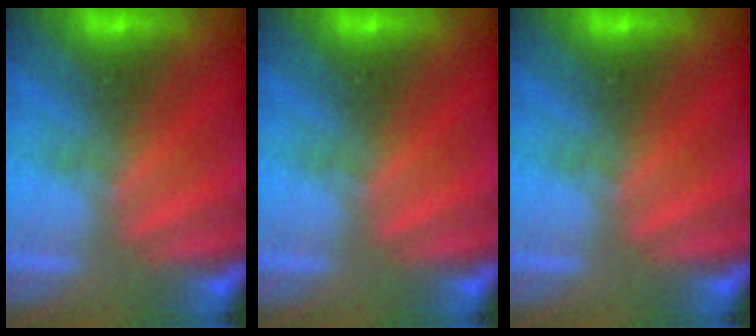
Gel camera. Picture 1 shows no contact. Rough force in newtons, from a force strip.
{"total": 0.0}
{"total": 0.0}